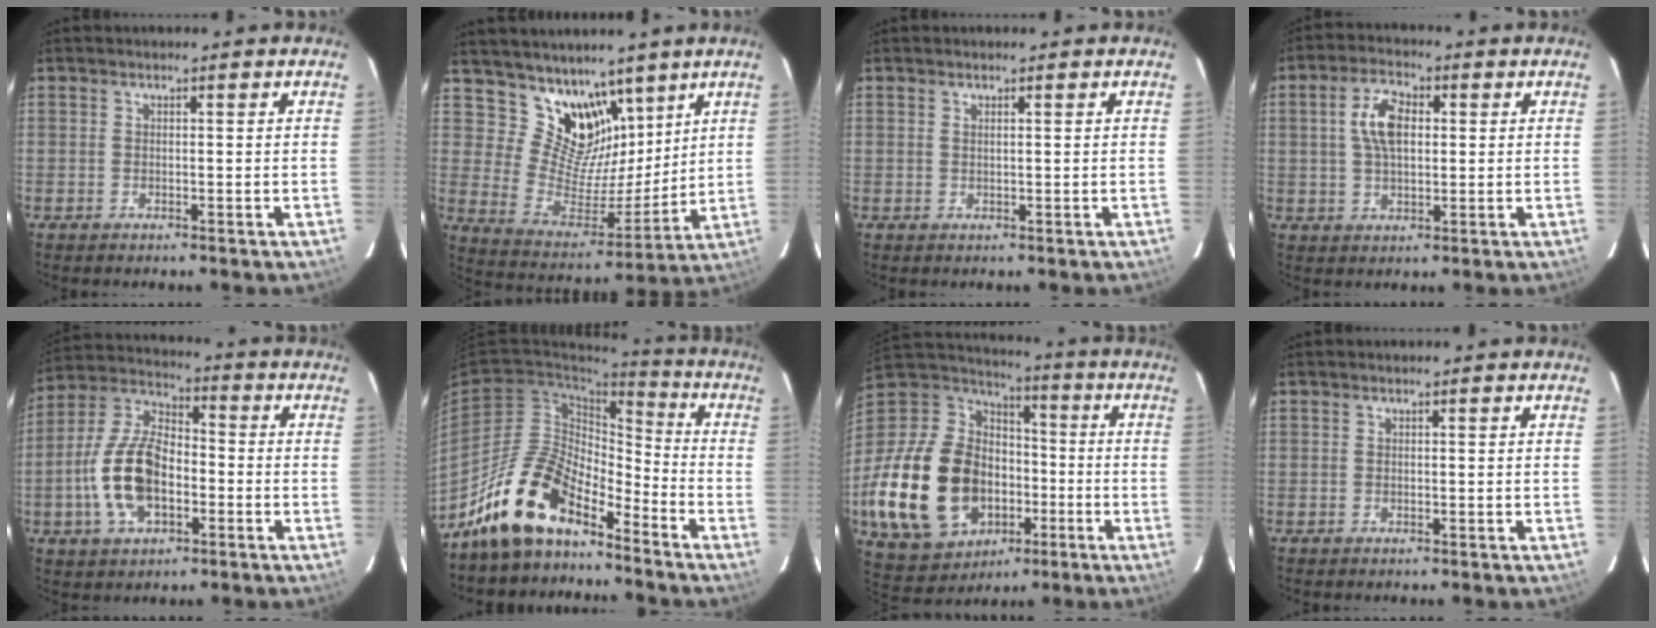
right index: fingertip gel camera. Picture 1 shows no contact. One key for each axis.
{"total": 13.5, "fx": 9.4, "fy": 8.1, "fz": 5.2, "tx": -0.092, "ty": -0.014, "tz": 0.182}
{"total": 0.6, "fx": 0.4, "fy": 0.0, "fz": 0.4, "tx": -0.008, "ty": 0.001, "tz": 0.007}
{"total": 7.4, "fx": 1.3, "fy": 4.0, "fz": 6.0, "tx": -0.114, "ty": 0.015, "tz": 0.026}
{"total": 14.3, "fx": -3.8, "fy": 7.7, "fz": 11.4, "tx": -0.241, "ty": 0.013, "tz": -0.070}
{"total": 14.7, "fx": -11.7, "fy": 5.8, "fz": 6.8, "tx": -0.131, "ty": 0.020, "tz": -0.217}
{"total": 28.9, "fx": -7.1, "fy": 20.4, "fz": 19.2, "tx": -0.446, "ty": 0.000, "tz": -0.091}
{"total": 0.0}